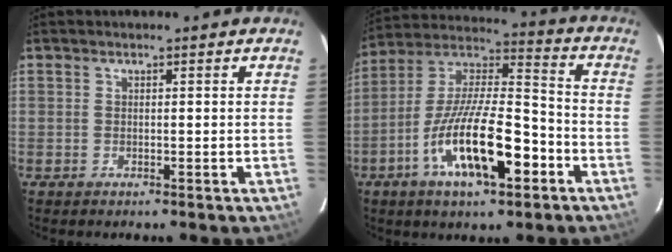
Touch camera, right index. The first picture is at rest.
{"total": 18.8, "force": [-7.9, 5.8, 16.0], "torque": [-0.299, -0.009, -0.142]}